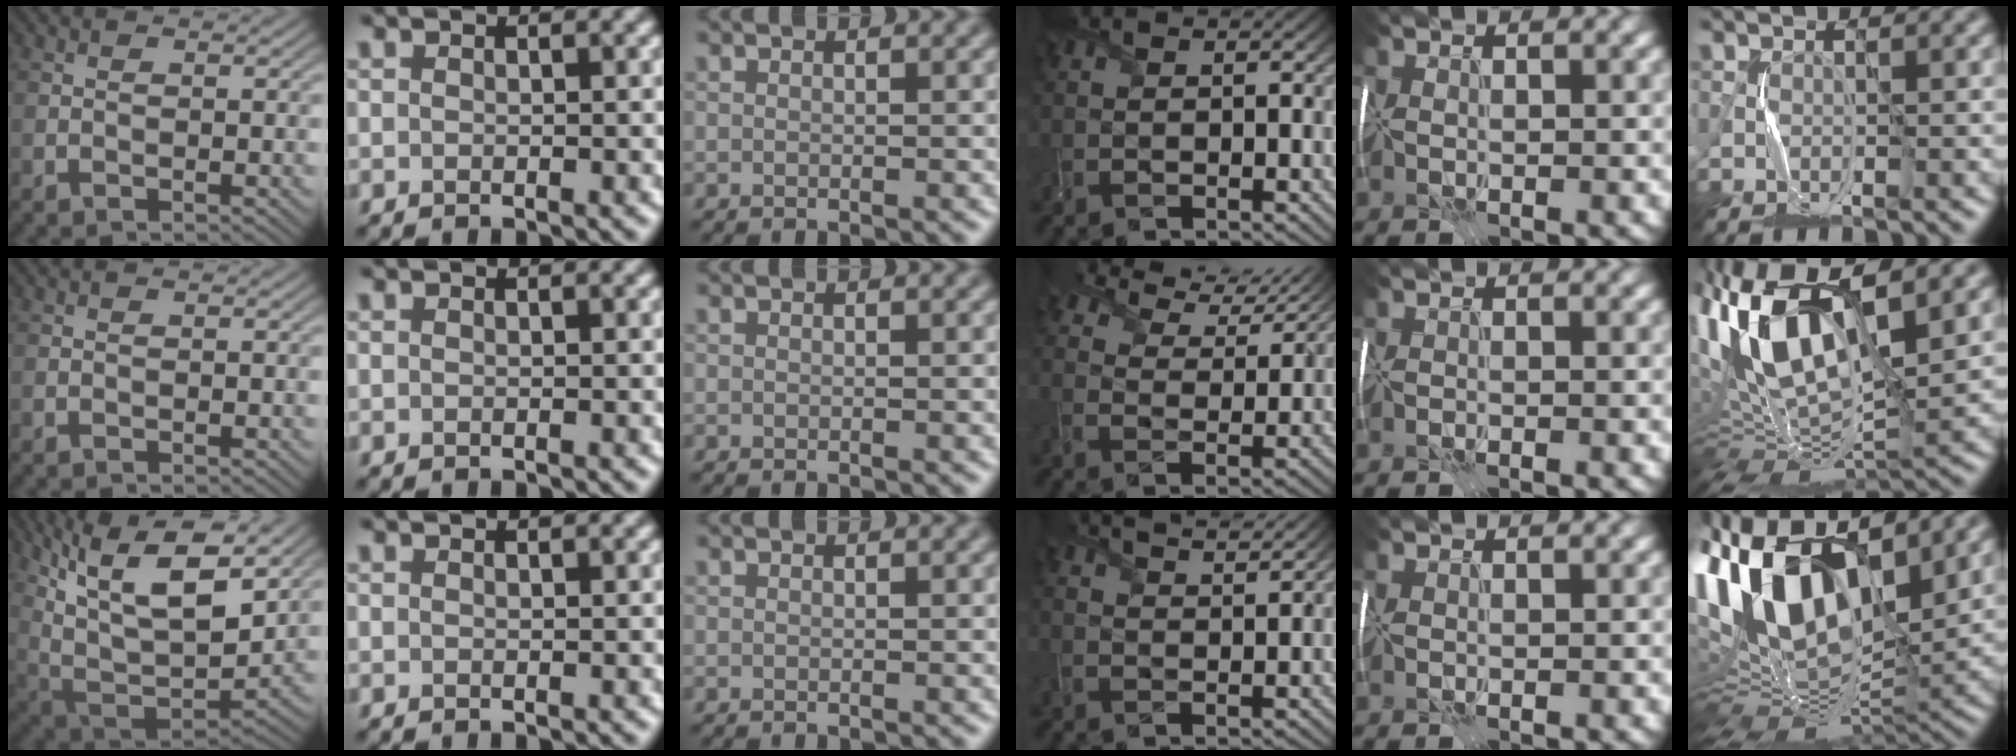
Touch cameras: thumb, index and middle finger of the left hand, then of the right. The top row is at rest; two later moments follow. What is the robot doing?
{"motion": "wrap", "object": "scarf"}